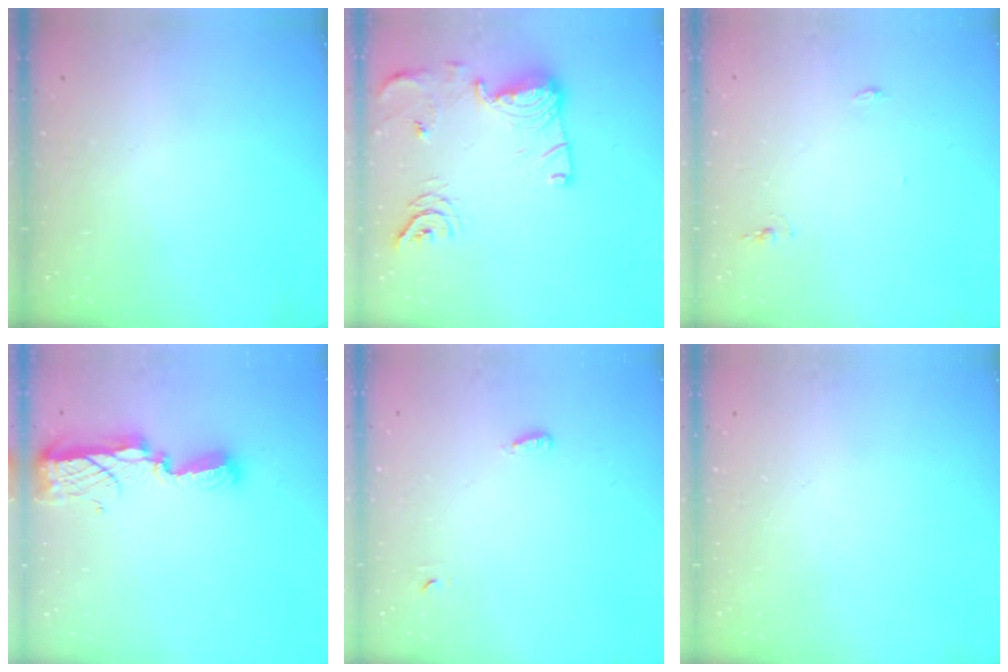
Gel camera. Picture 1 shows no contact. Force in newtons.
{"total": 16.1, "press": 15.5, "slide": 4.2}
{"total": 7.7, "press": 4.4, "slide": 6.4}
{"total": 8.3, "press": 8.3, "slide": 0.8}
{"total": 3.7, "press": 3.3, "slide": 1.6}
{"total": 0.0}